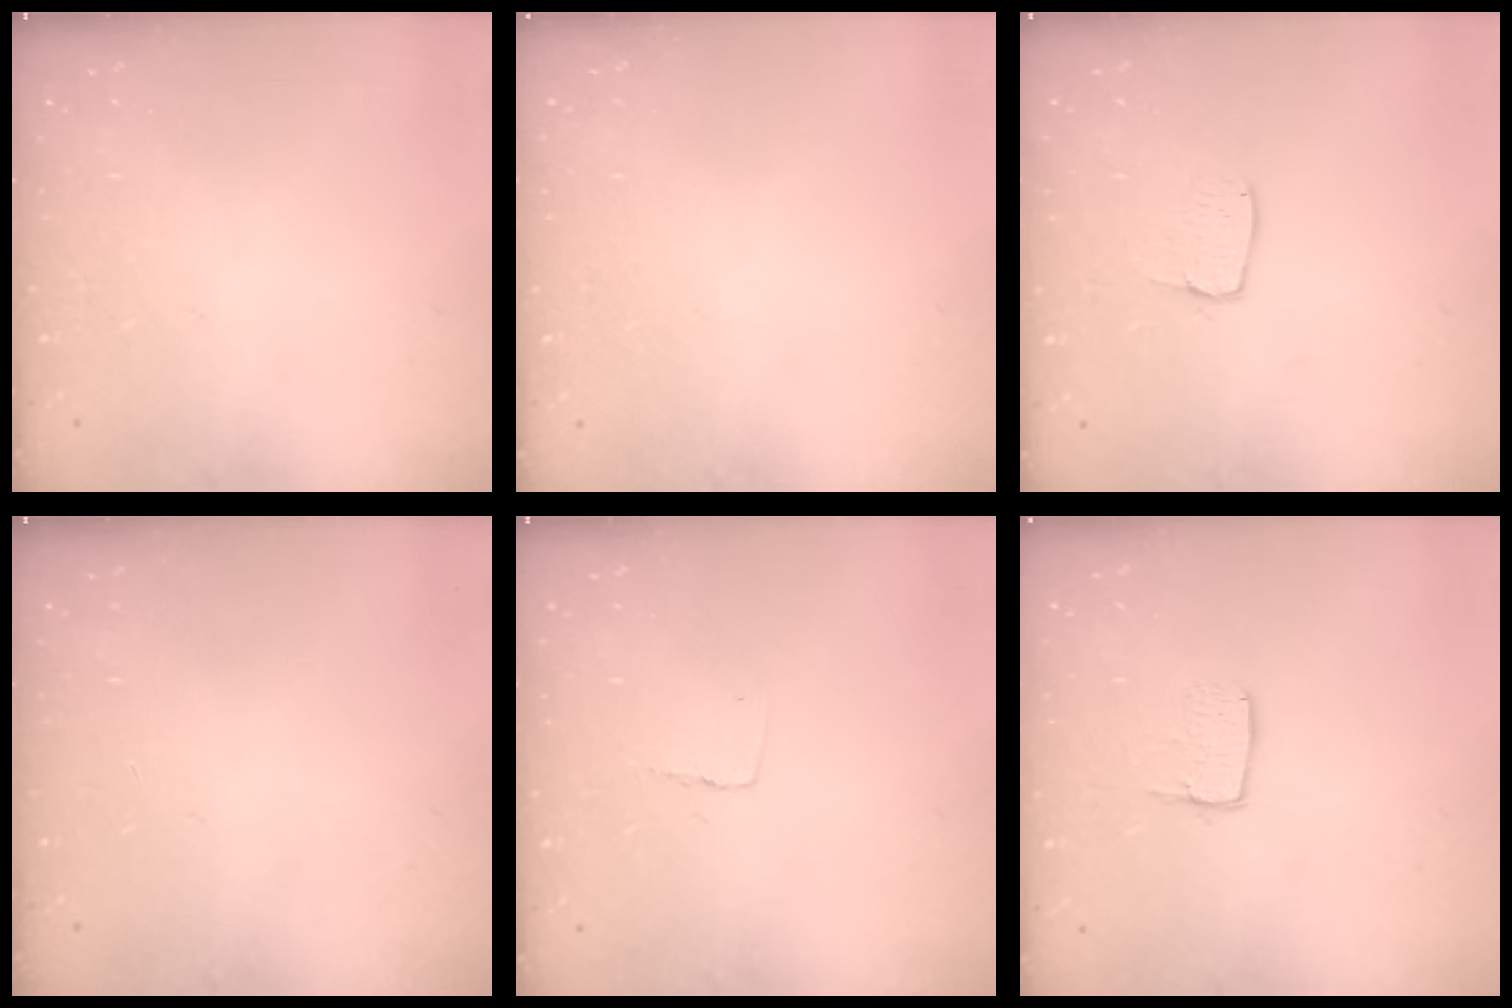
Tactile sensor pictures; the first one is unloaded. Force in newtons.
{"total": 0.0}
{"total": 4.3, "press": 4.3, "slide": 0.2}
{"total": 0.0}
{"total": 4.1, "press": 4.1, "slide": 0.2}
{"total": 5.8, "press": 5.8, "slide": 0.4}